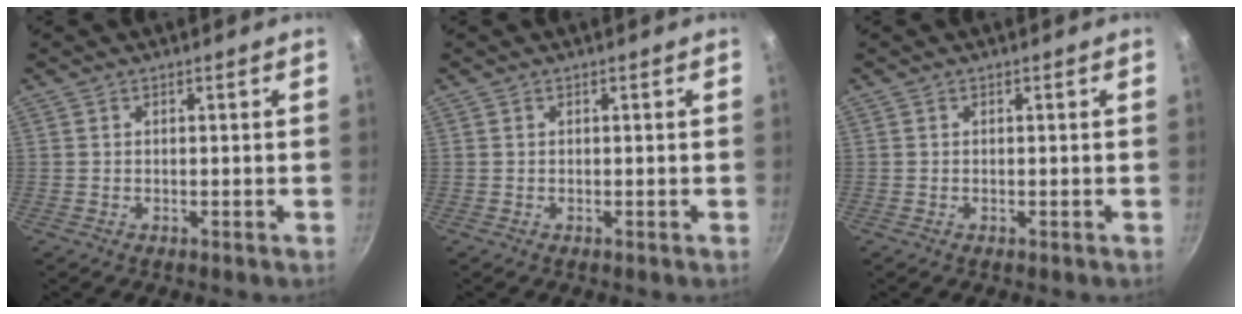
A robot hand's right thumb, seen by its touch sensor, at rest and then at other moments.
{"total": 0.0}
{"total": 0.0}